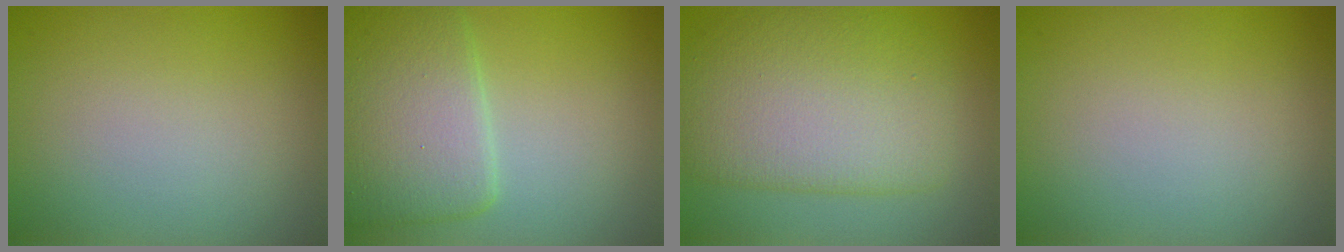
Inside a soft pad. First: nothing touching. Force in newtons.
{"total": 6.2, "press": 6.2, "slide": 0.2}
{"total": 7.9, "press": 7.8, "slide": 0.3}
{"total": 0.0}